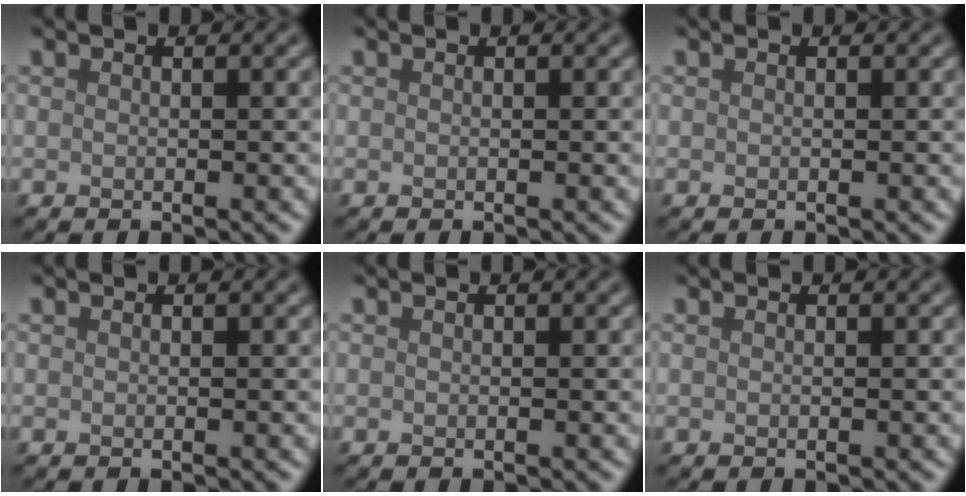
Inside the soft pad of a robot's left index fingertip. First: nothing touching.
{"total": 0.0}
{"total": 0.0}
{"total": 0.0}
{"total": 0.0}
{"total": 0.0}